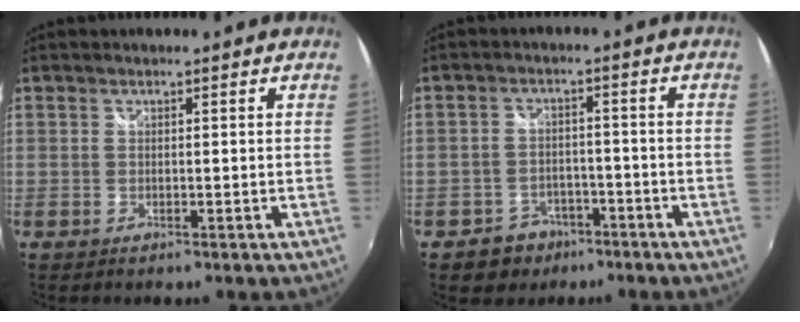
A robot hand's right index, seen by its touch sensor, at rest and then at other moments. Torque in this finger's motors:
{"motor_torque": [0.39, -0.19, 0.07, 0.00]}